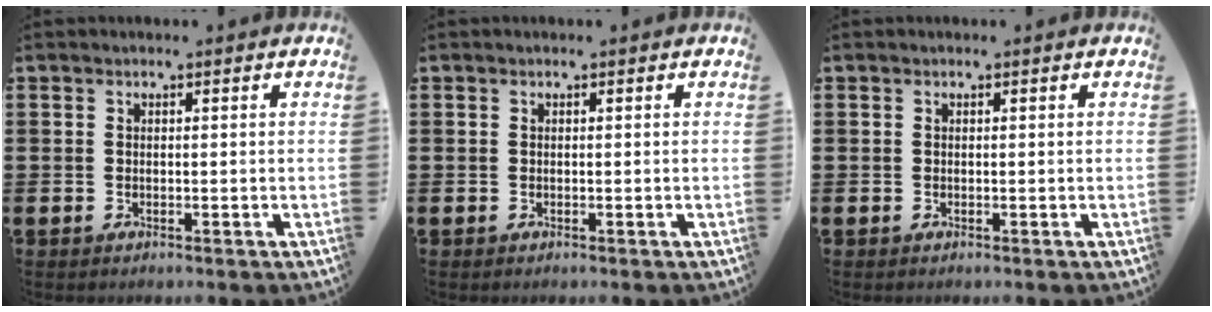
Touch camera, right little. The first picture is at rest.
{"total": 0.0}
{"total": 0.0}